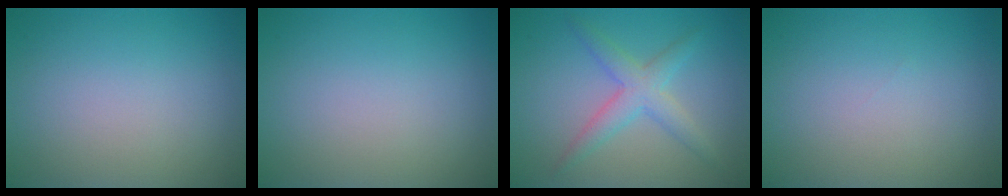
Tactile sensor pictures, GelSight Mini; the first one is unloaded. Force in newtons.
{"total": 0.0}
{"total": 2.3, "press": 2.3, "slide": 0.1}
{"total": 0.0}